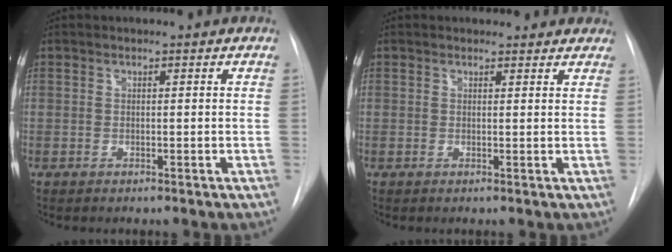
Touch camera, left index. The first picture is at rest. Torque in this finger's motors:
{"motor_torque": [0.44, -0.47, 0.02, -0.01]}